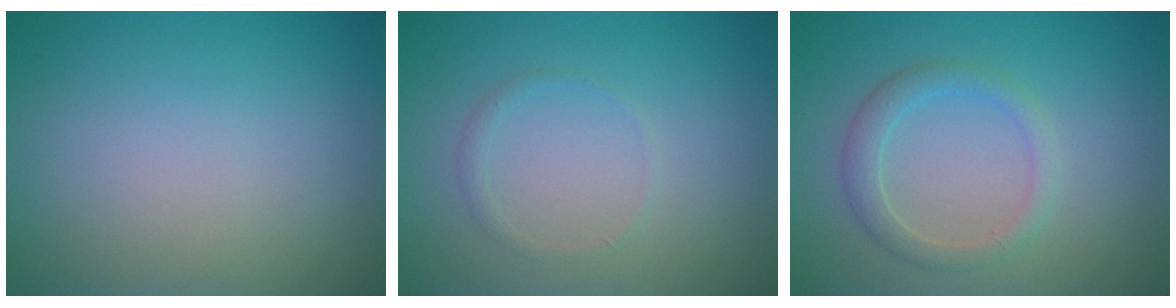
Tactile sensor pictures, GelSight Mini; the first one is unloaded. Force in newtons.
{"total": 0.7, "press": 0.7, "slide": 0.0}
{"total": 2.3, "press": 2.3, "slide": 0.0}